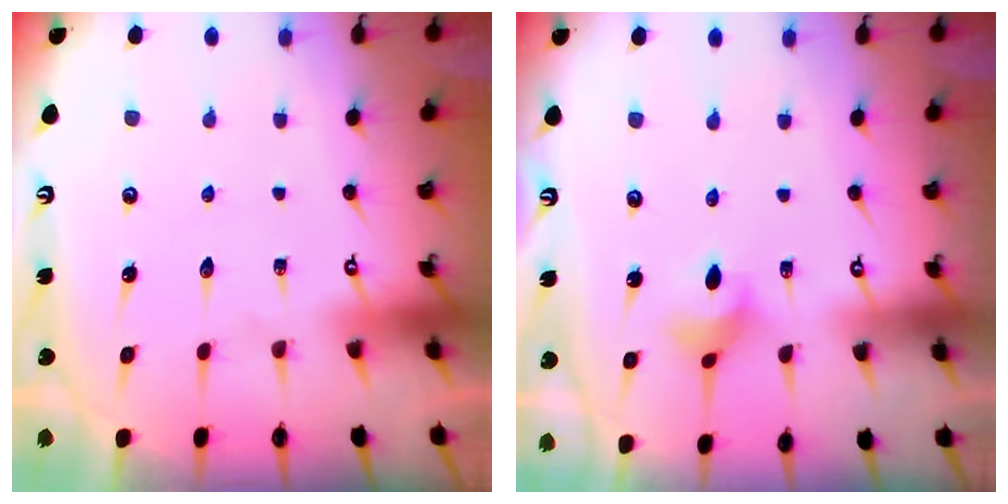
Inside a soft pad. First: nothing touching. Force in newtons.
{"total": 3.9, "press": 3.8, "slide": 0.8}